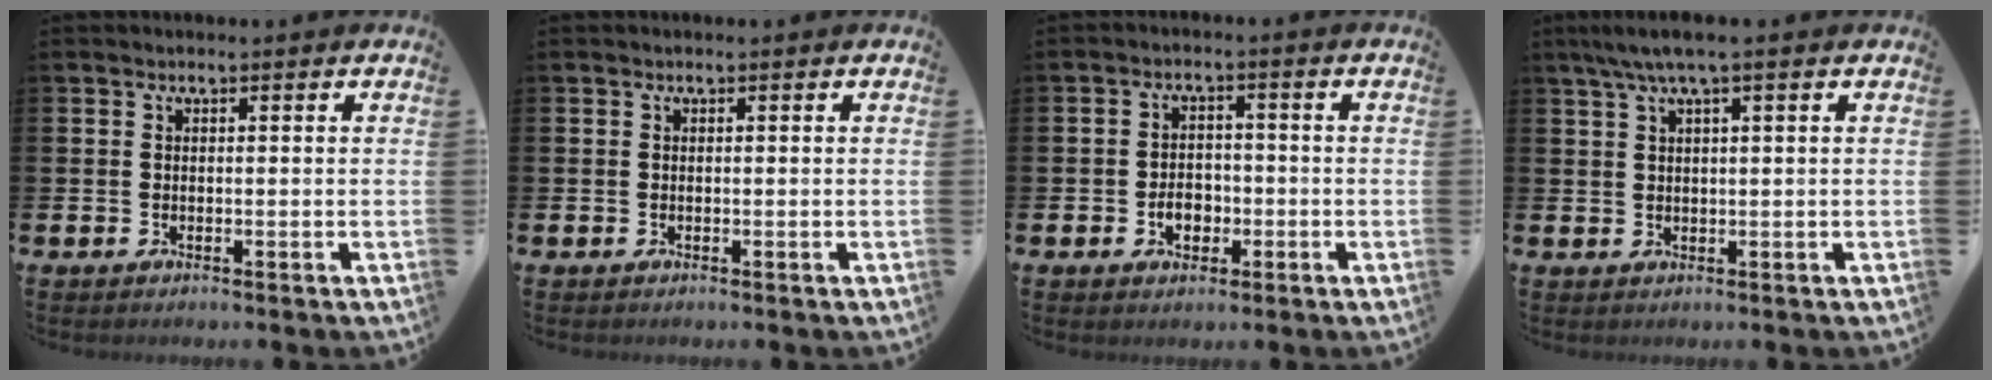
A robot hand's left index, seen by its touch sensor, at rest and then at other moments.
{"total": 0.0}
{"total": 3.2, "force": [-1.1, 2.4, 1.9], "torque": [-0.017, -0.006, -0.027]}
{"total": 3.4, "force": [2.0, 0.2, 2.7], "torque": [-0.061, 0.007, 0.037]}